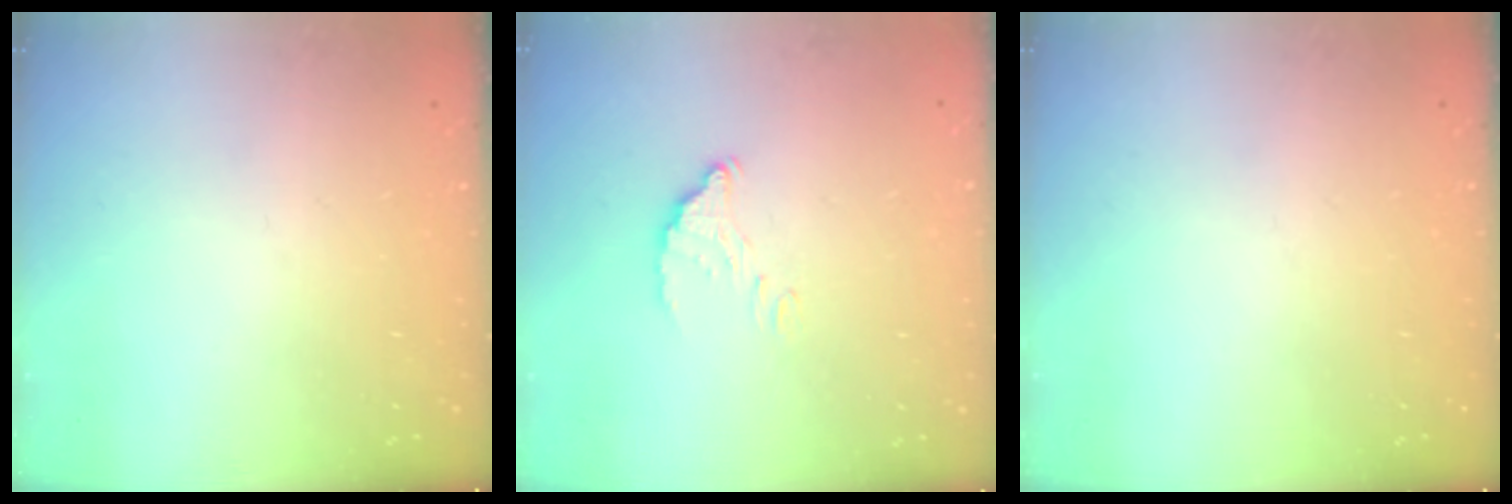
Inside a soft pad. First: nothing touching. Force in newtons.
{"total": 4.8, "press": 4.8, "slide": 0.2}
{"total": 0.0}